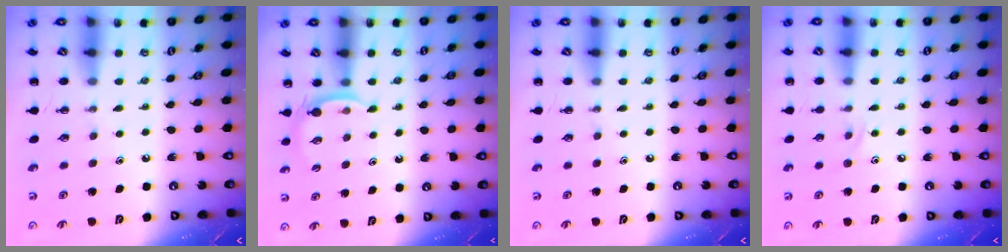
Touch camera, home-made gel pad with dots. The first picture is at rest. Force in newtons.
{"total": 3.7, "press": 3.5, "slide": 1.2}
{"total": 0.0}
{"total": 6.7, "press": 6.5, "slide": 1.6}